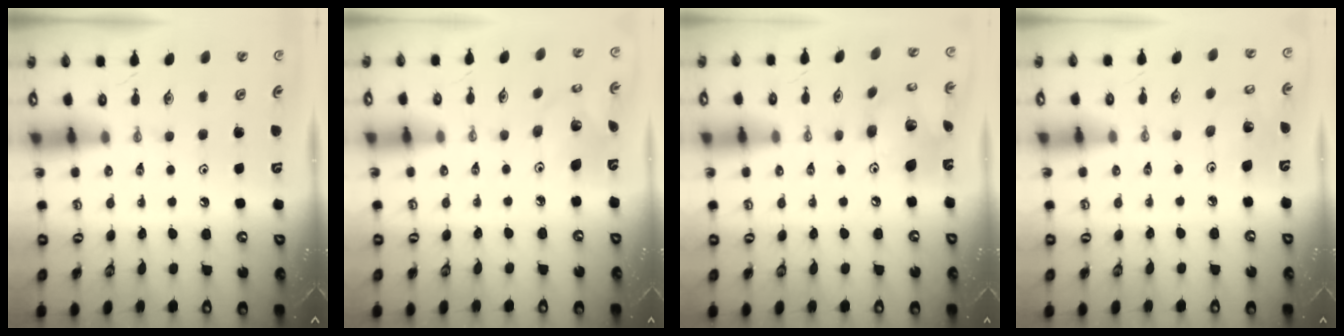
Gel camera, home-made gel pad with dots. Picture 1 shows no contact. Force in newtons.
{"total": 5.2, "press": 5.2, "slide": 0.4}
{"total": 12.9, "press": 12.8, "slide": 0.9}
{"total": 4.8, "press": 4.6, "slide": 1.4}